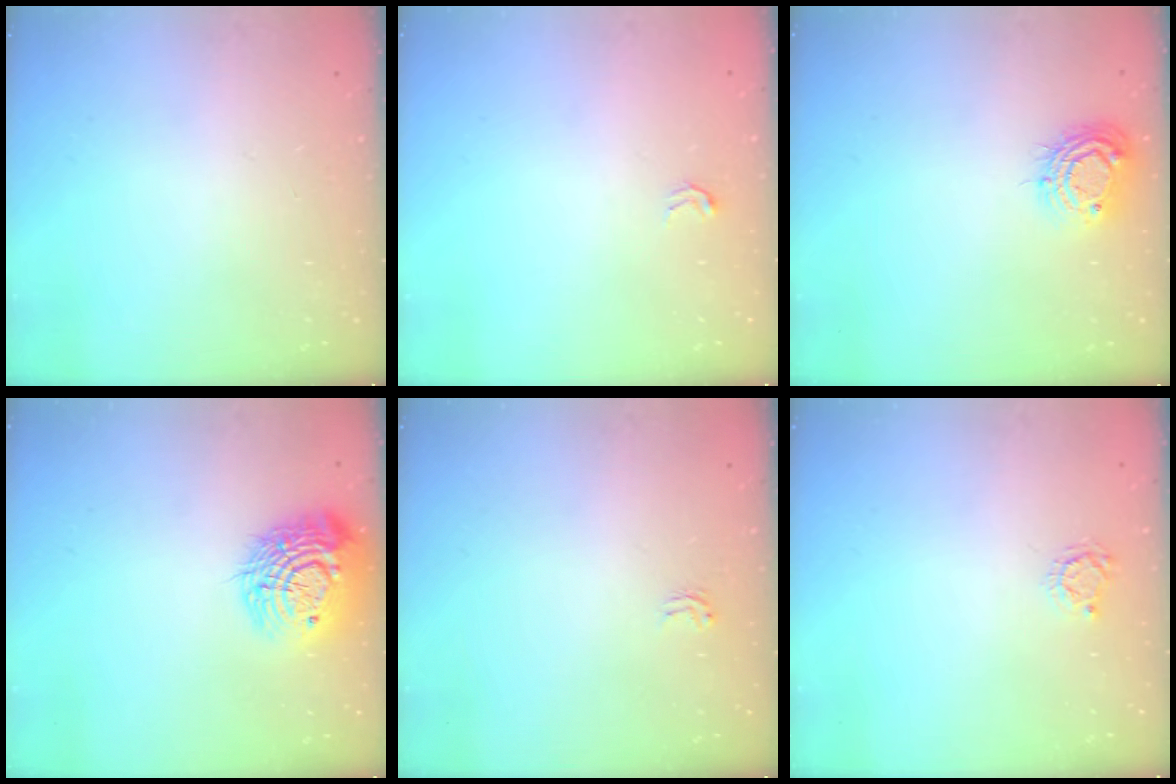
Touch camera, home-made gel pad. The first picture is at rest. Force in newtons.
{"total": 2.5, "press": 2.5, "slide": 0.5}
{"total": 9.1, "press": 9.0, "slide": 0.8}
{"total": 15.9, "press": 15.9, "slide": 1.0}
{"total": 1.9, "press": 1.9, "slide": 0.1}
{"total": 3.4, "press": 3.4, "slide": 0.4}